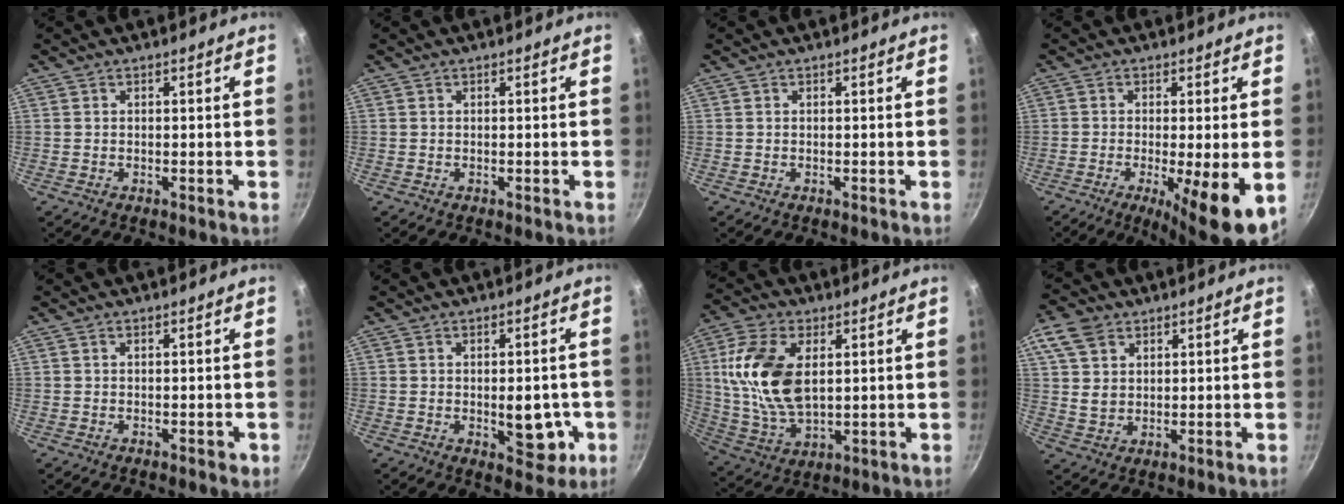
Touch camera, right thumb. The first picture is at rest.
{"total": 0.0}
{"total": 0.0}
{"total": 10.0, "force": [-2.3, 1.7, 9.6], "torque": [-0.151, -0.010, -0.030]}
{"total": 1.5, "force": [-0.2, 0.9, 1.2], "torque": [-0.007, 0.002, -0.001]}
{"total": 8.0, "force": [-1.4, 4.3, 6.6], "torque": [-0.056, -0.001, -0.012]}
{"total": 16.0, "force": [3.3, 9.1, 12.7], "torque": [-0.241, -0.009, 0.071]}
{"total": 8.3, "force": [4.0, 5.9, 4.3], "torque": [-0.065, -0.014, 0.073]}